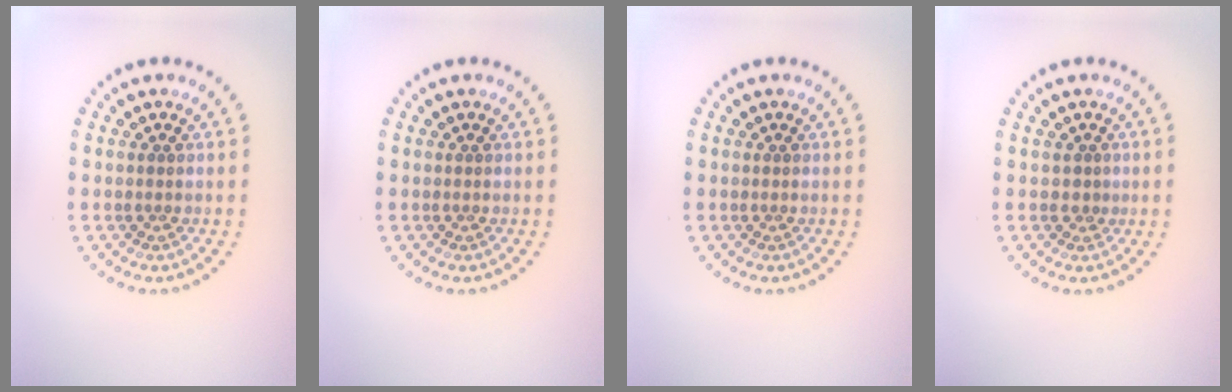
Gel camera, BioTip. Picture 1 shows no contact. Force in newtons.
{"total": 0.0}
{"total": 0.0}
{"total": 0.6, "press": 0.3, "slide": 0.5}